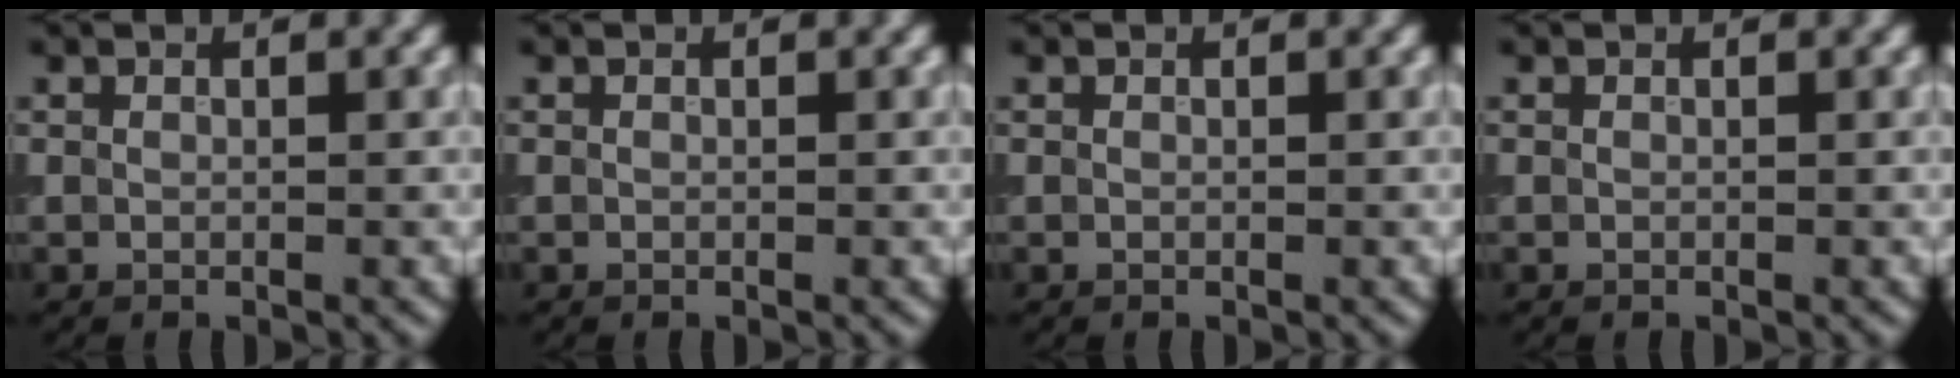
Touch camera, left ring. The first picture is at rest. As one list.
[{"total": 0.0}, {"total": 0.0}, {"total": 0.0}]